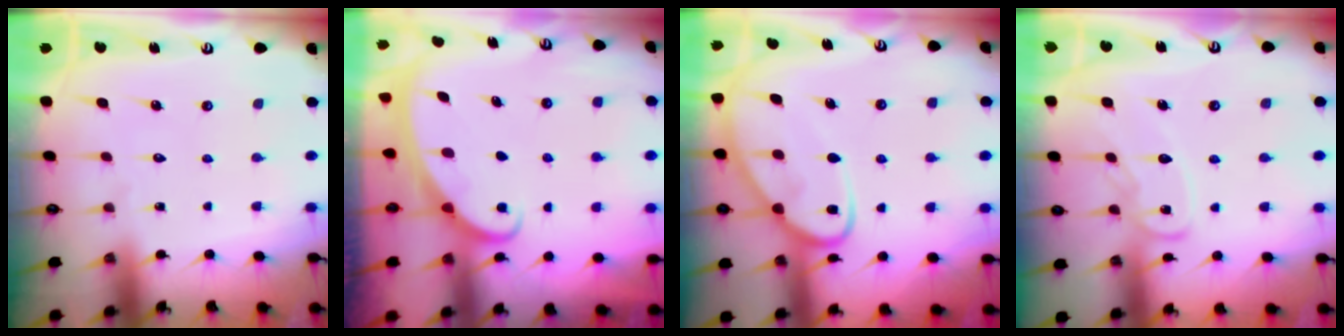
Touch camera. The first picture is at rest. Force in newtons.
{"total": 2.2, "press": 2.2, "slide": 0.4}
{"total": 11.6, "press": 11.5, "slide": 1.2}
{"total": 9.6, "press": 9.6, "slide": 0.7}